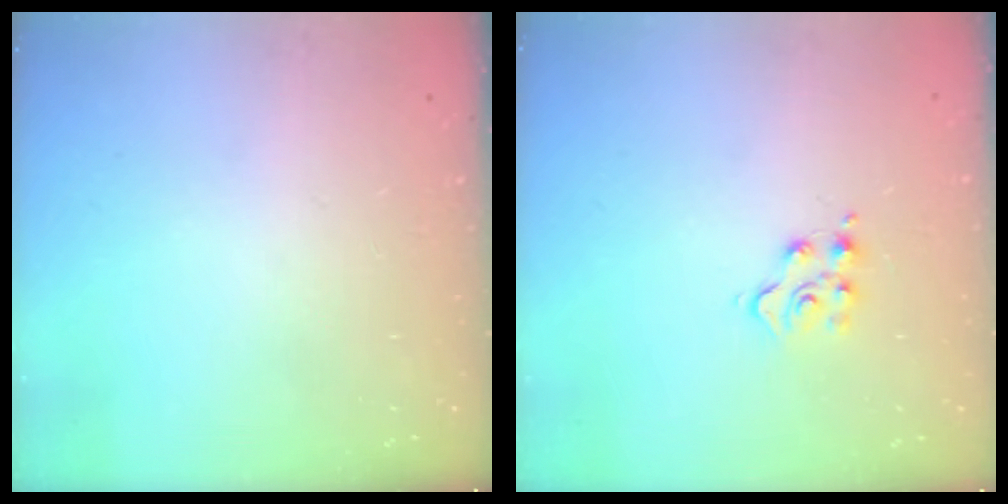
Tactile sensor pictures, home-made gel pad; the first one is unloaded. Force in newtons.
{"total": 5.8, "press": 5.8, "slide": 0.2}